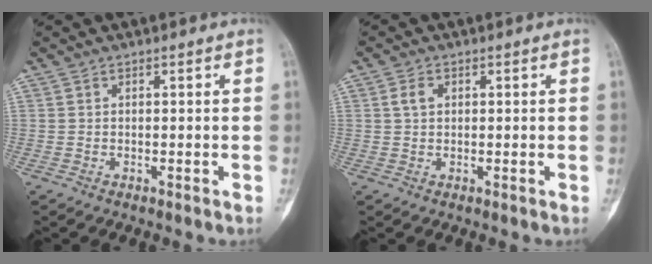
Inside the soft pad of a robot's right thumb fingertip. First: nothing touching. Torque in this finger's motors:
{"motor_torque": [0.01, 0.44, 0.14, -0.04, 0.03]}